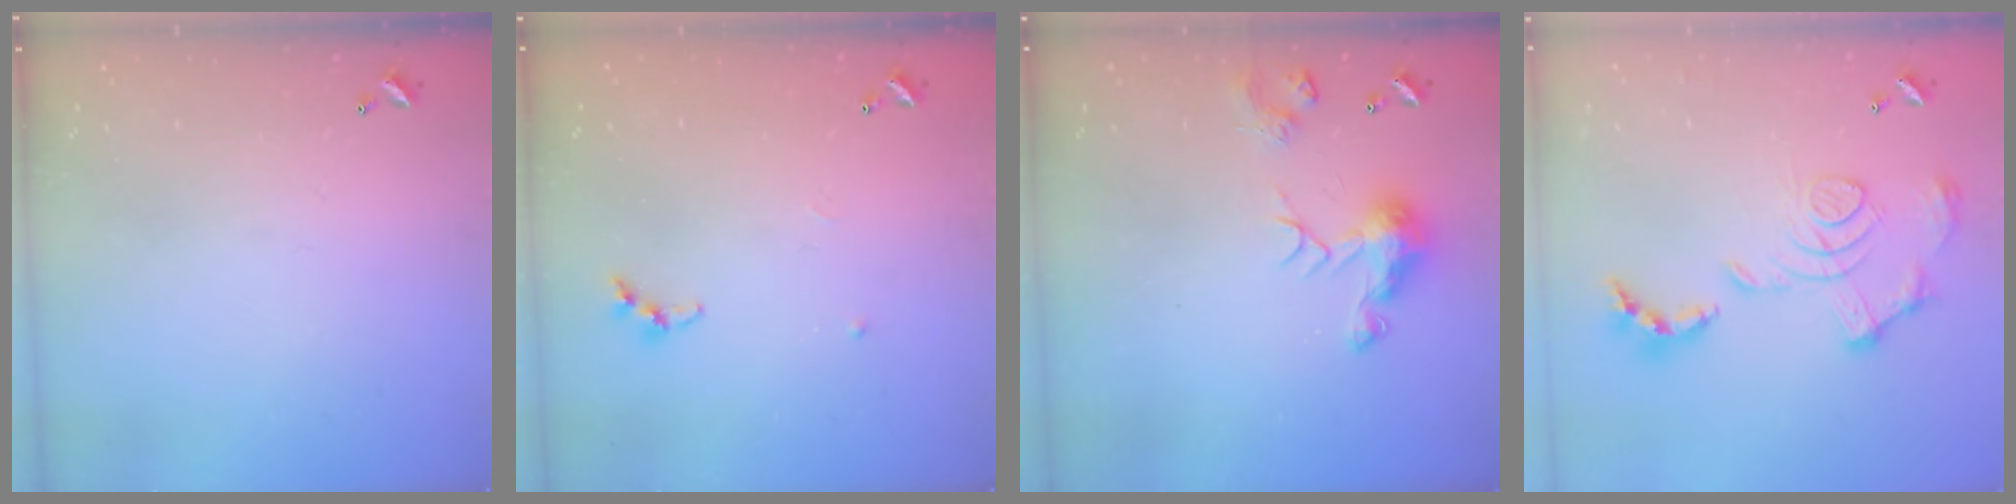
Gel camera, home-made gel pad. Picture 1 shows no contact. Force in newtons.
{"total": 6.2, "press": 6.1, "slide": 0.7}
{"total": 7.8, "press": 7.7, "slide": 0.7}
{"total": 1.7, "press": 1.1, "slide": 1.3}